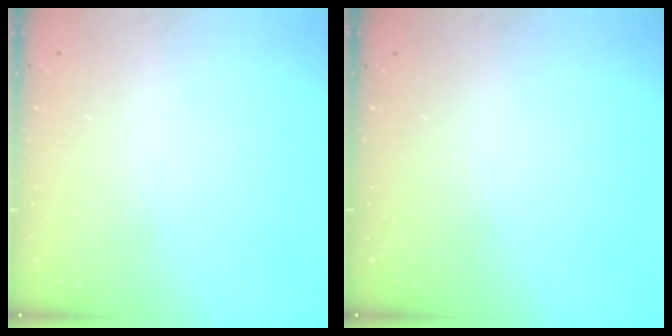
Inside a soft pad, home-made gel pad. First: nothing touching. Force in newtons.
{"total": 0.0}